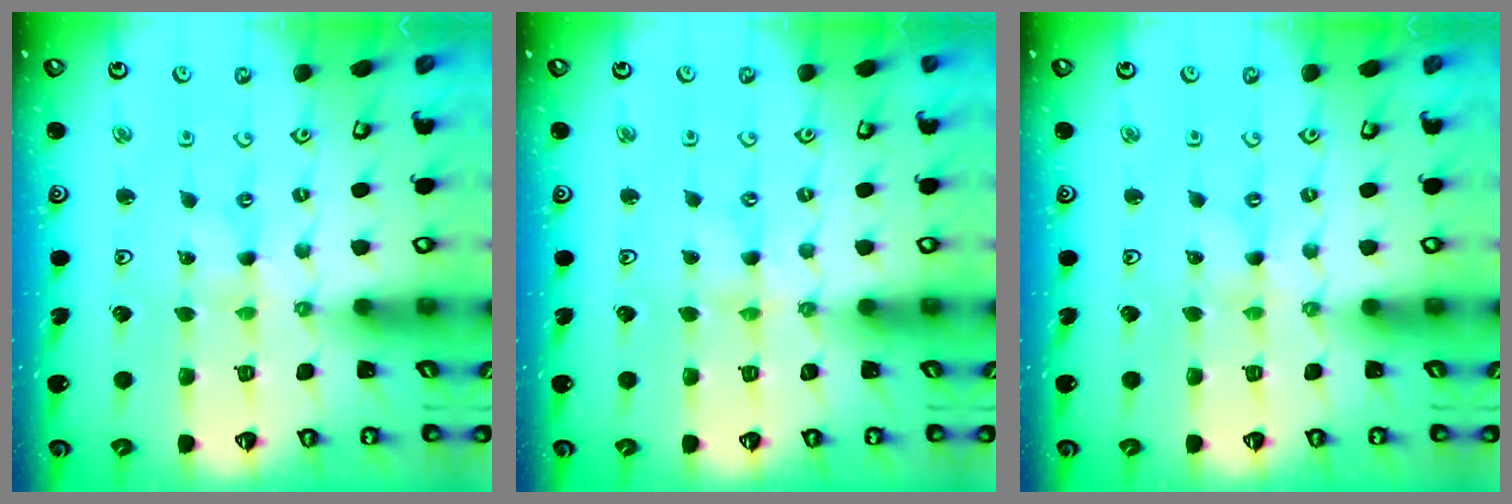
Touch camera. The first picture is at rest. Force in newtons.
{"total": 0.8, "press": 0.8, "slide": 0.2}
{"total": 0.0}